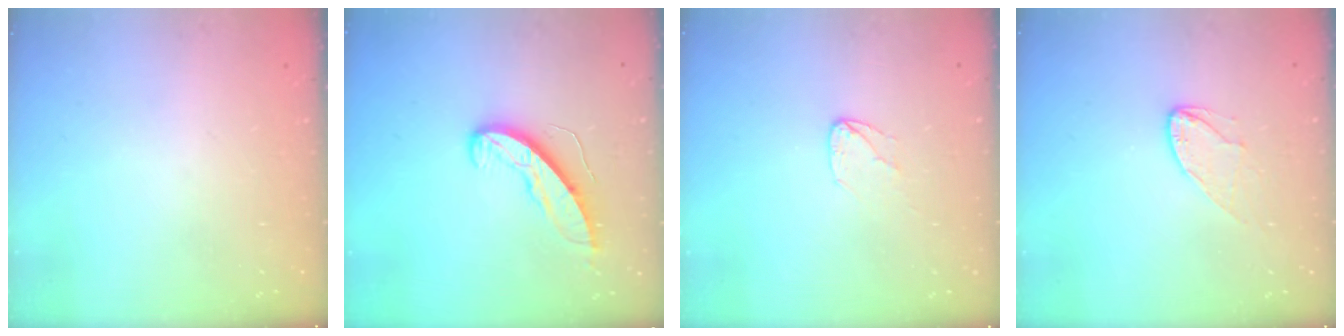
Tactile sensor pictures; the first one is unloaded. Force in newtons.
{"total": 8.9, "press": 8.9, "slide": 0.2}
{"total": 4.5, "press": 4.4, "slide": 0.3}
{"total": 6.9, "press": 6.9, "slide": 0.4}